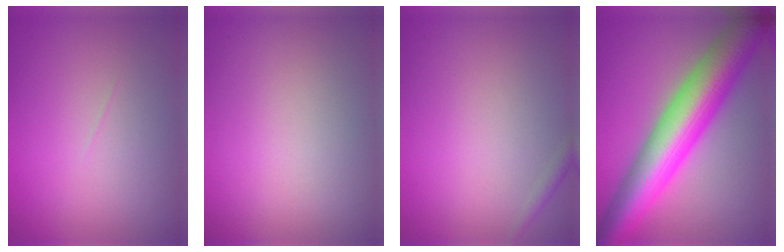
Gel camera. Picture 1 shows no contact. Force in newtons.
{"total": 0.0}
{"total": 0.8, "press": 0.8, "slide": 0.1}
{"total": 11.9, "press": 11.9, "slide": 0.2}